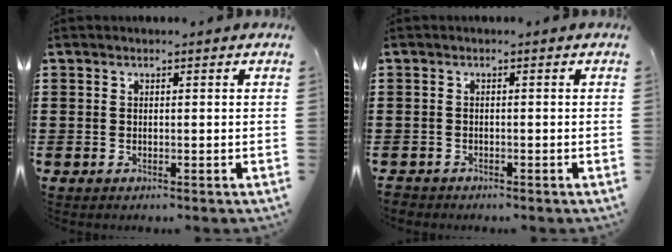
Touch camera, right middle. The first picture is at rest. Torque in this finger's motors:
{"motor_torque": [-0.11, 0.92, -0.08, 0.00]}